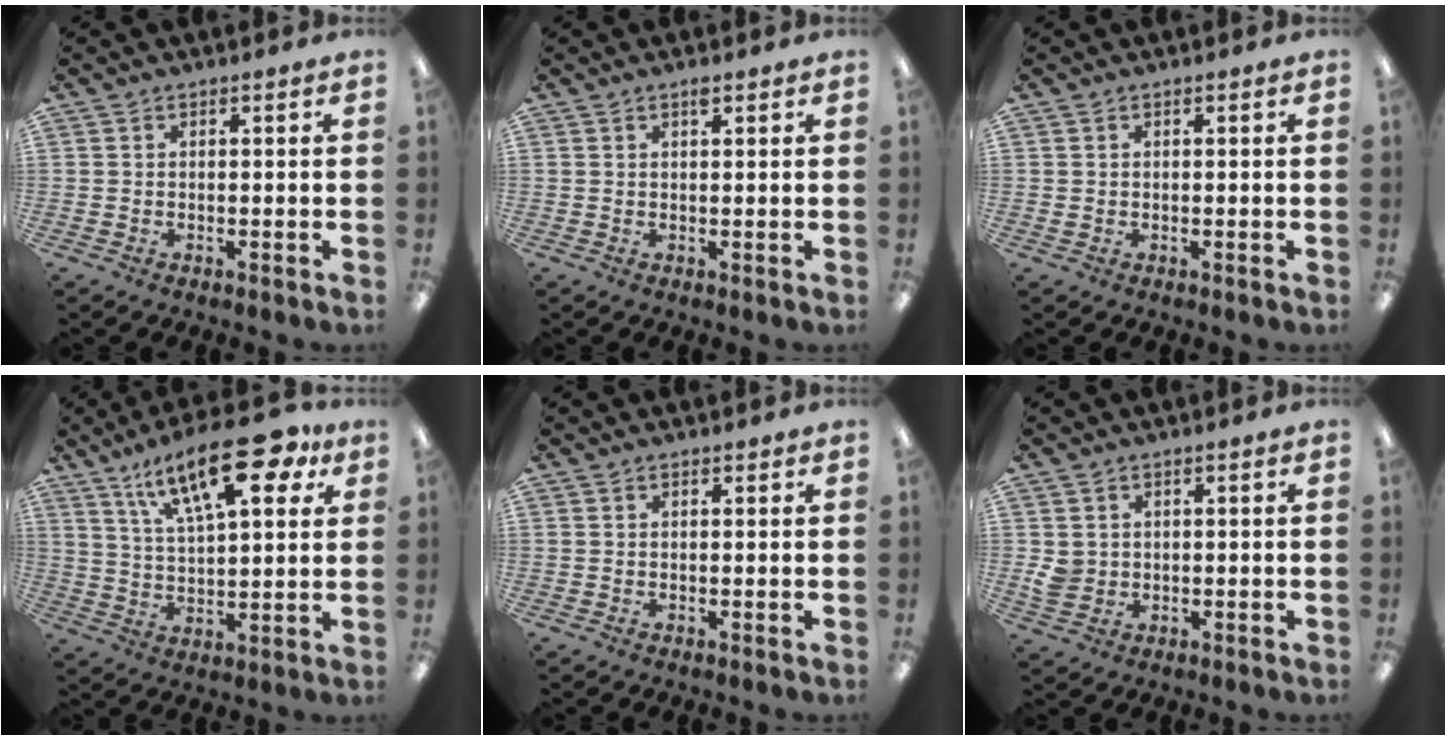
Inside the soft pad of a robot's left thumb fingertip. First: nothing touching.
{"total": 1.7, "force": [1.1, 0.7, 1.1], "torque": [-0.008, -0.005, 0.017]}
{"total": 0.8, "force": [0.1, 0.7, 0.2], "torque": [-0.003, 0.005, 0.001]}
{"total": 21.1, "force": [12.1, 8.4, 15.1], "torque": [-0.236, -0.051, 0.195]}
{"total": 0.6, "force": [0.4, 0.4, 0.2], "torque": [-0.004, 0.002, 0.007]}
{"total": 3.8, "force": [0.6, 3.6, 1.2], "torque": [-0.017, 0.002, 0.013]}